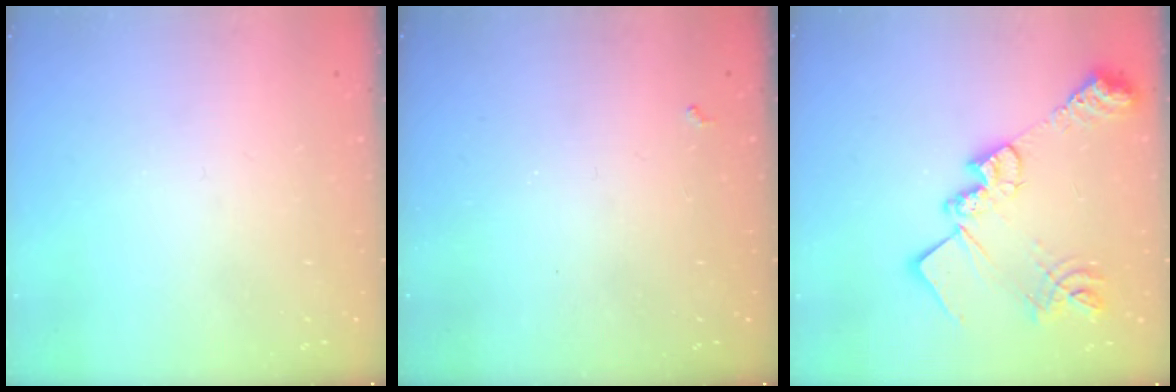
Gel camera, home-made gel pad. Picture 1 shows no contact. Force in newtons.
{"total": 1.9, "press": 1.9, "slide": 0.4}
{"total": 21.6, "press": 21.5, "slide": 1.5}